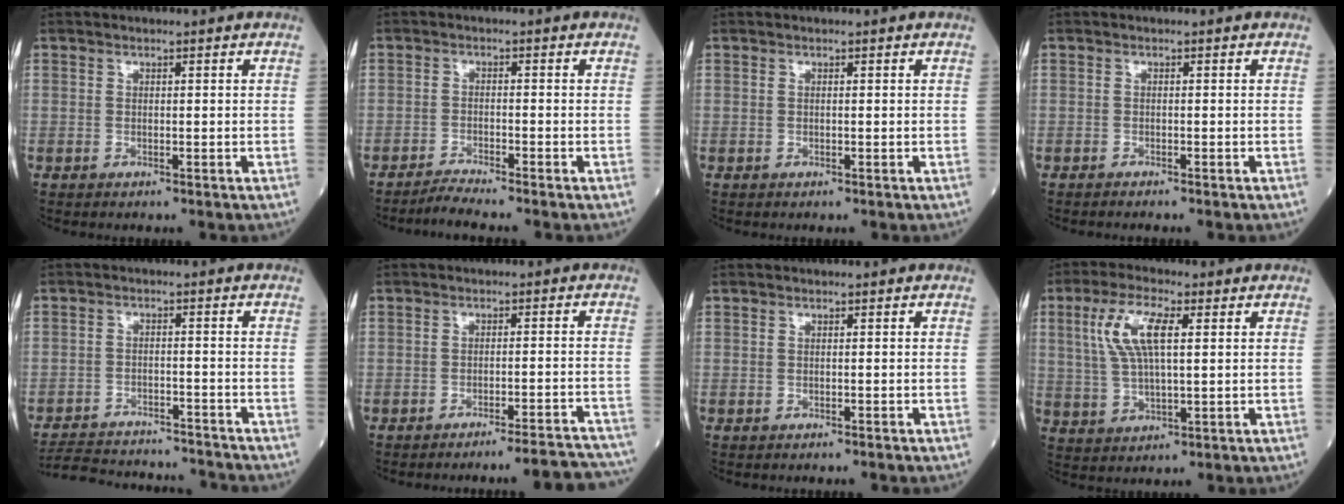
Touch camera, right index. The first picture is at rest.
{"total": 3.0, "force": [-2.7, -1.2, 0.4], "torque": [-0.019, -0.015, -0.052]}
{"total": 0.0}
{"total": 1.2, "force": [-1.0, -0.1, 0.6], "torque": [-0.010, 0.000, -0.011]}
{"total": 14.1, "force": [-13.5, 2.3, 3.2], "torque": [-0.062, 0.009, -0.190]}
{"total": 11.6, "force": [-11.3, -0.4, 2.6], "torque": [-0.005, 0.005, -0.131]}
{"total": 0.6, "force": [-0.4, 0.0, 0.4], "torque": [-0.009, 0.001, -0.003]}
{"total": 8.8, "force": [2.8, 2.4, 8.0], "torque": [-0.176, 0.015, 0.059]}